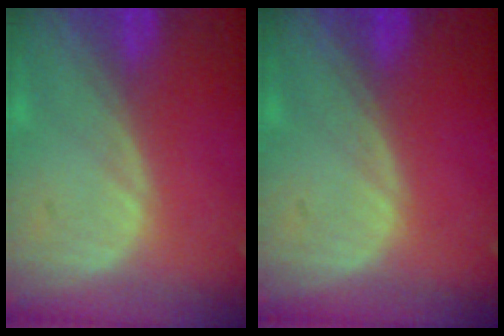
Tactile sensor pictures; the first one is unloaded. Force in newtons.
{"total": 0.0}